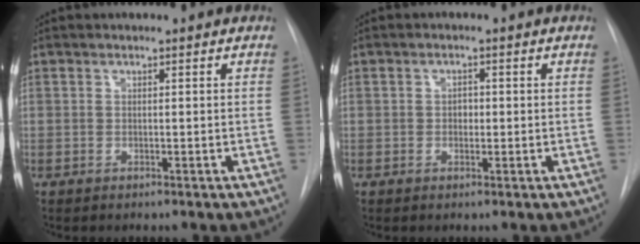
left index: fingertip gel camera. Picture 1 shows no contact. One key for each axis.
{"total": 1.5, "fx": -0.1, "fy": 1.1, "fz": 1.0, "tx": -0.014, "ty": 0.003, "tz": -0.002}